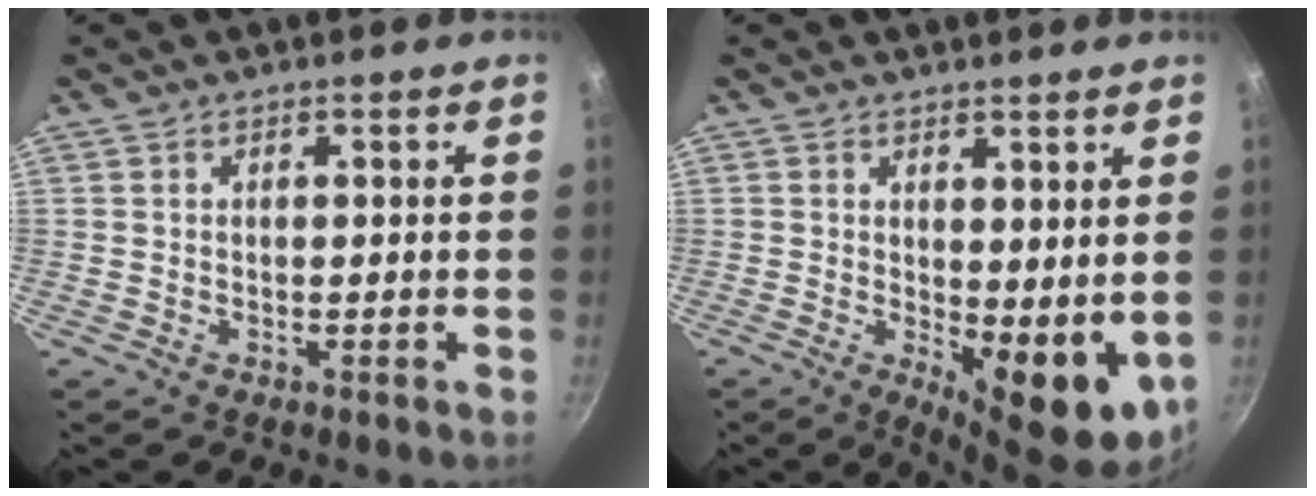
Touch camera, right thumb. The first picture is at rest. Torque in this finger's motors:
{"motor_torque": [-0.28, 0.93, 0.98, 0.00, 0.09]}